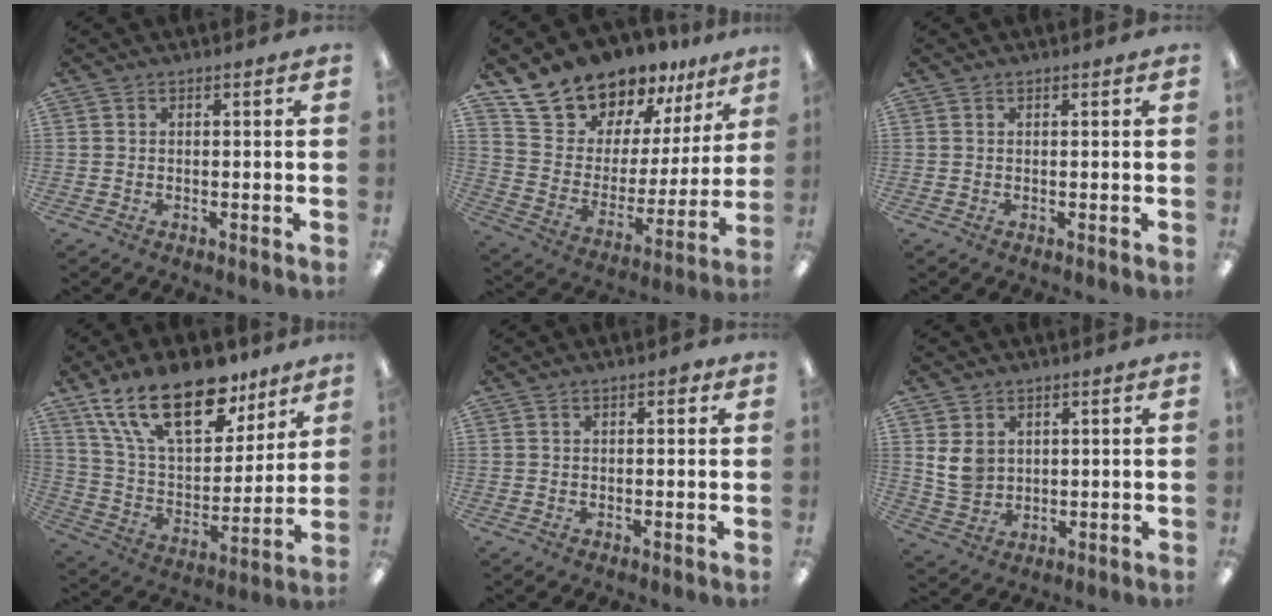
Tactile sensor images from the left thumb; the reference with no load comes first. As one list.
[{"total": 17.2, "force": [15.5, 7.2, 2.3], "torque": [-0.069, -0.134, 0.289]}, {"total": 0.0}, {"total": 23.2, "force": [14.9, 11.0, 13.9], "torque": [-0.250, -0.073, 0.264]}, {"total": 1.6, "force": [0.8, 0.8, 1.1], "torque": [-0.007, -0.002, 0.010]}, {"total": 6.3, "force": [2.3, 5.1, 2.8], "torque": [-0.054, 0.000, 0.043]}]